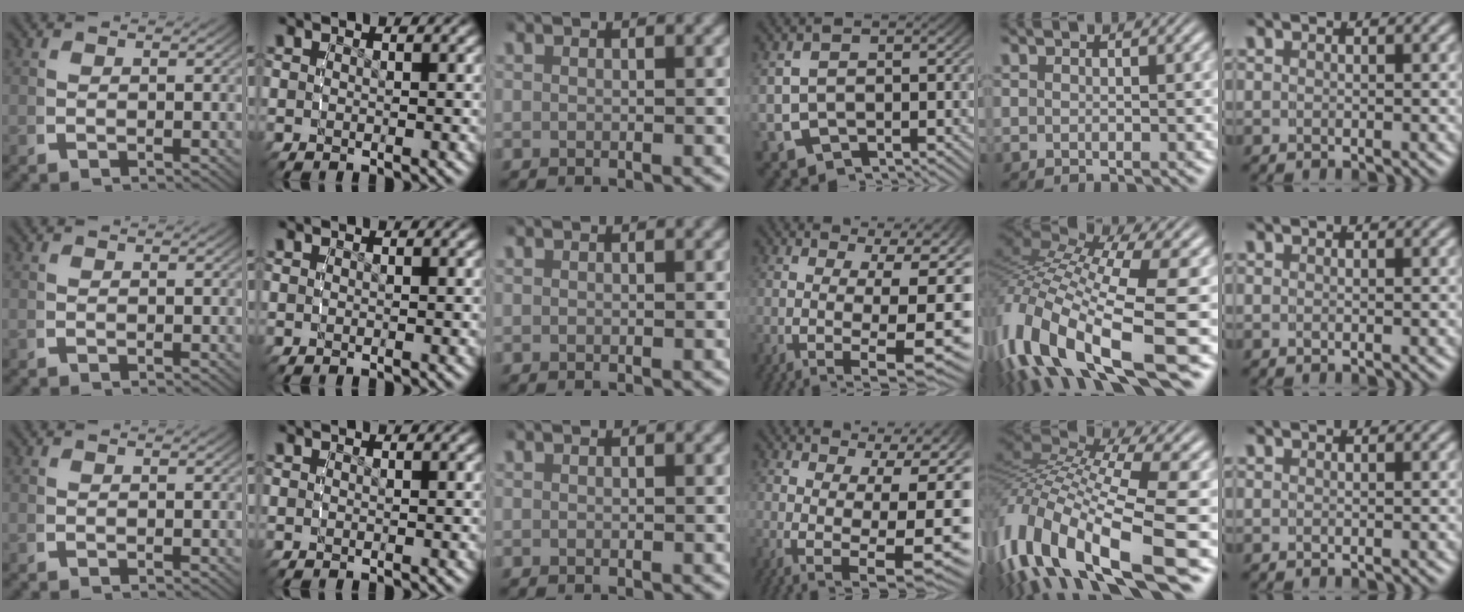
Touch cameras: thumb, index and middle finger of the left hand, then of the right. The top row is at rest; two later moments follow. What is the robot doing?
{"motion": "grasp_and_lifting", "object": "backpack"}